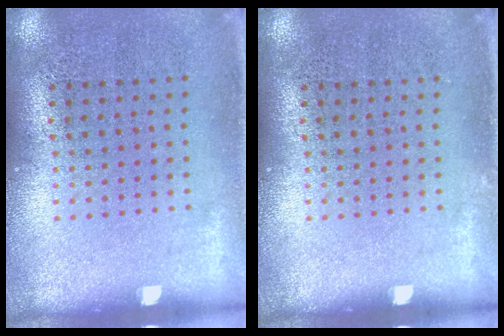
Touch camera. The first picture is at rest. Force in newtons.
{"total": 0.0}